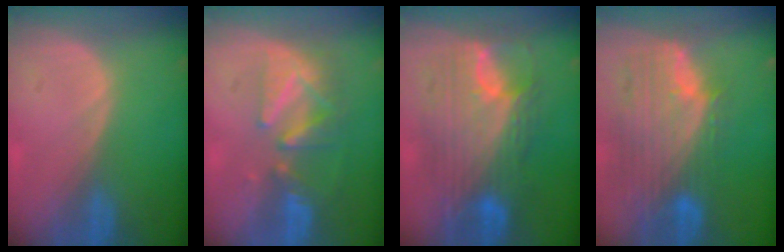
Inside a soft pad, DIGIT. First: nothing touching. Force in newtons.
{"total": 8.2, "press": 7.6, "slide": 3.1}
{"total": 11.9, "press": 11.8, "slide": 1.0}
{"total": 11.7, "press": 10.0, "slide": 6.1}